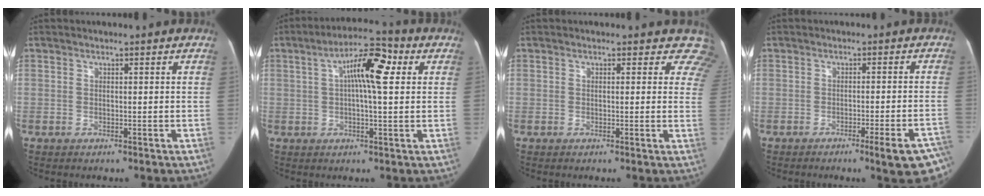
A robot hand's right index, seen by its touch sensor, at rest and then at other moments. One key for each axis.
{"total": 9.4, "fx": 2.5, "fy": 1.9, "fz": 8.8, "tx": -0.148, "ty": 0.032, "tz": 0.036}
{"total": 4.4, "fx": 3.7, "fy": 2.4, "fz": 0.2, "tx": 0.037, "ty": -0.009, "tz": 0.005}
{"total": 8.4, "fx": -5.9, "fy": 0.6, "fz": 5.9, "tx": -0.050, "ty": 0.008, "tz": -0.079}